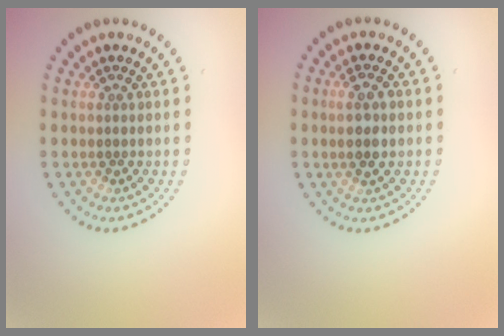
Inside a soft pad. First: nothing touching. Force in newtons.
{"total": 2.2, "press": 2.1, "slide": 0.7}